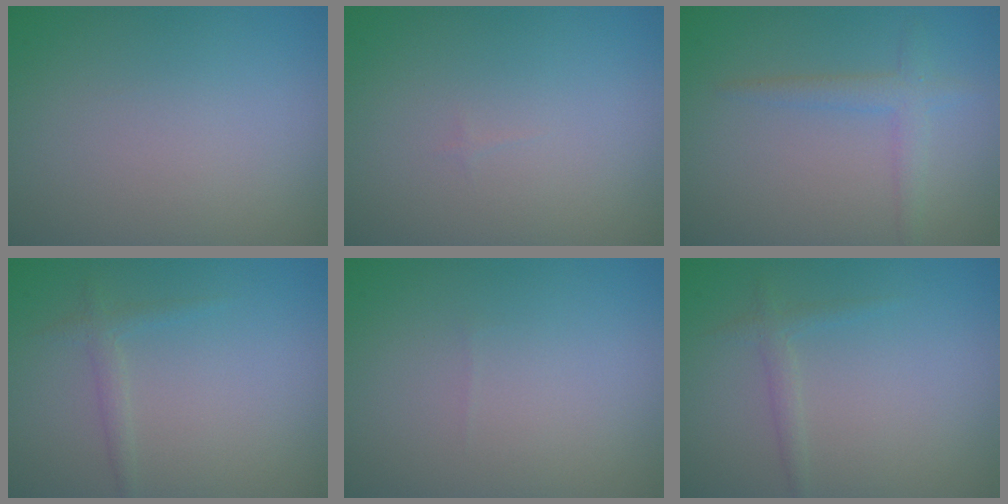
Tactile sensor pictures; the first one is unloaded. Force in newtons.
{"total": 0.0}
{"total": 2.1, "press": 2.1, "slide": 0.0}
{"total": 1.2, "press": 1.2, "slide": 0.1}
{"total": 0.0}
{"total": 1.2, "press": 1.2, "slide": 0.1}